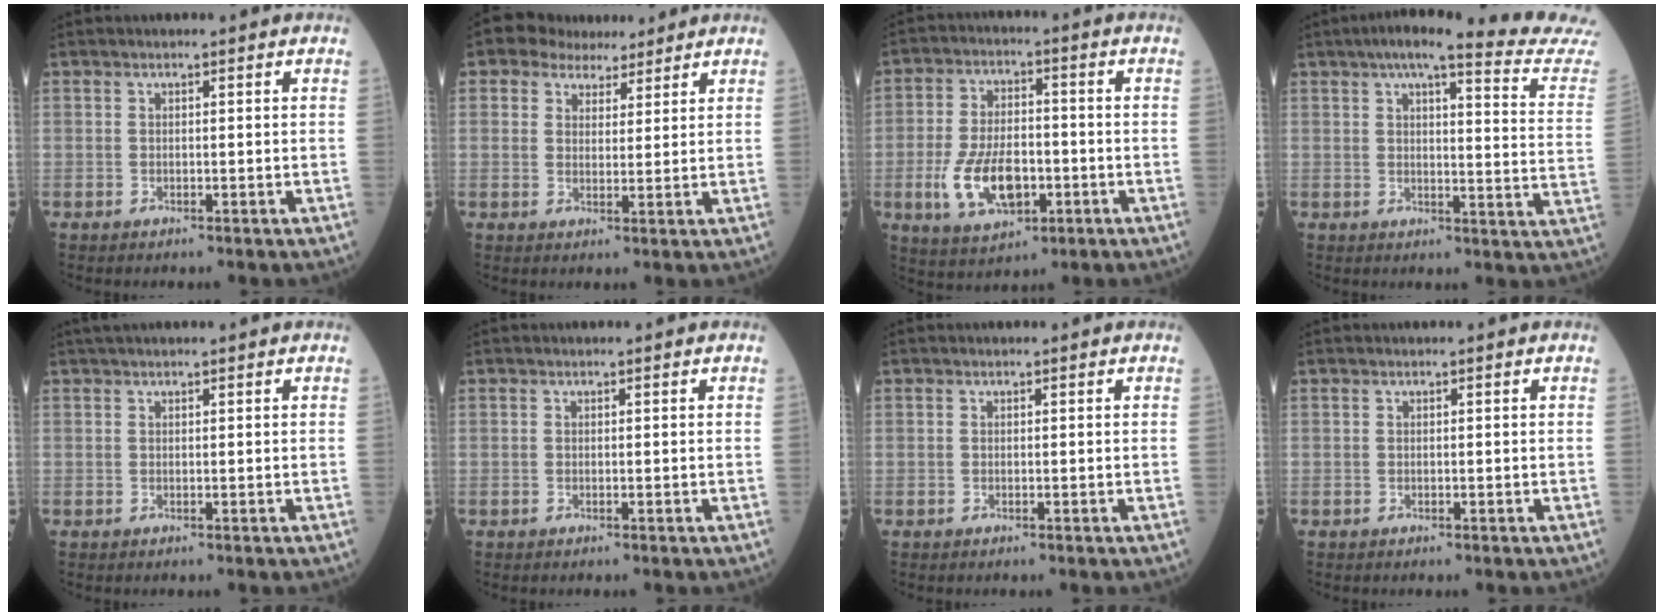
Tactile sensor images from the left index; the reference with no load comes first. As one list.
[{"total": 5.4, "force": [4.2, 3.2, 1.2], "torque": [-0.020, 0.021, 0.071]}, {"total": 10.6, "force": [-3.2, 5.4, 8.5], "torque": [-0.179, 0.000, -0.050]}, {"total": 20.0, "force": [18.2, -0.8, 8.1], "torque": [-0.103, -0.069, 0.207]}, {"total": 1.8, "force": [1.5, -0.1, 0.9], "torque": [-0.013, 0.021, 0.029]}, {"total": 0.0}, {"total": 0.0}, {"total": 0.0}]